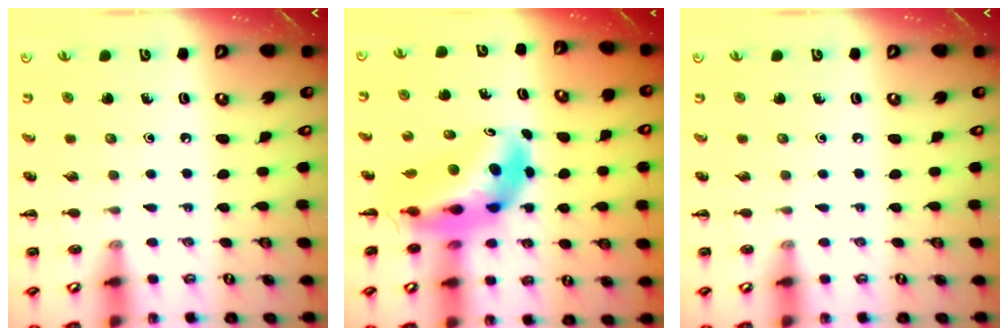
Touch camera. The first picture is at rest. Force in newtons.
{"total": 7.9, "press": 7.6, "slide": 2.4}
{"total": 0.0}